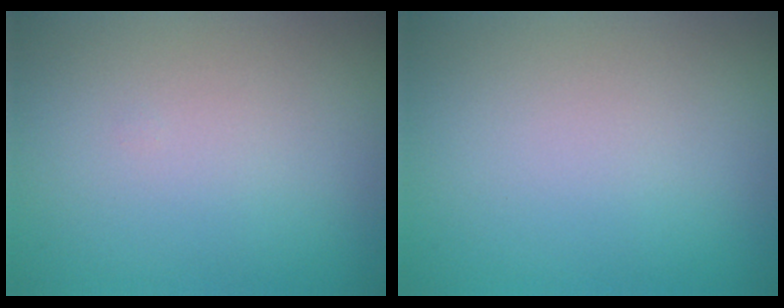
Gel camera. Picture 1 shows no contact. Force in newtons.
{"total": 0.0}